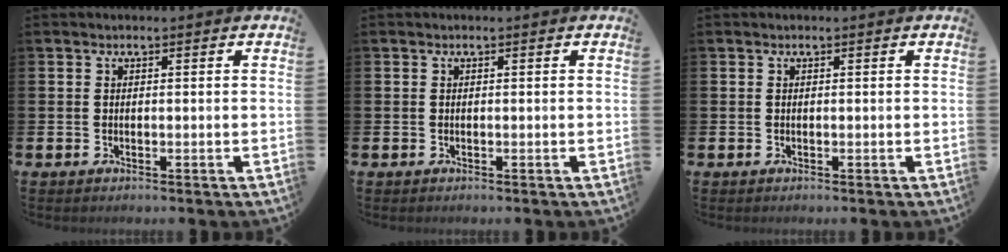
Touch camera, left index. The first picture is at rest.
{"total": 0.0}
{"total": 0.0}